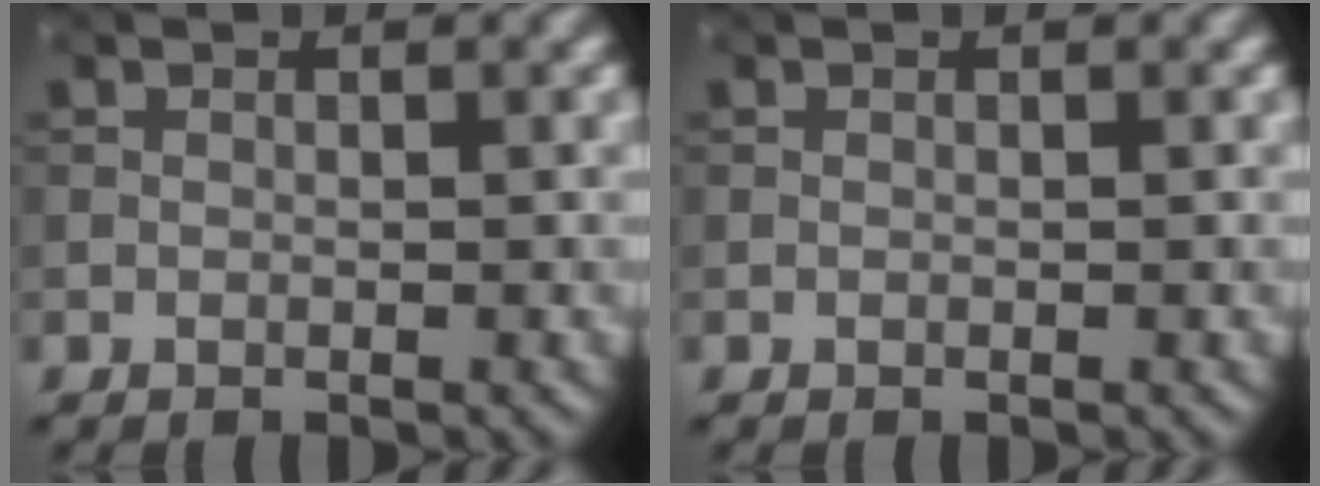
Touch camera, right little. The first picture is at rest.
{"total": 0.0}